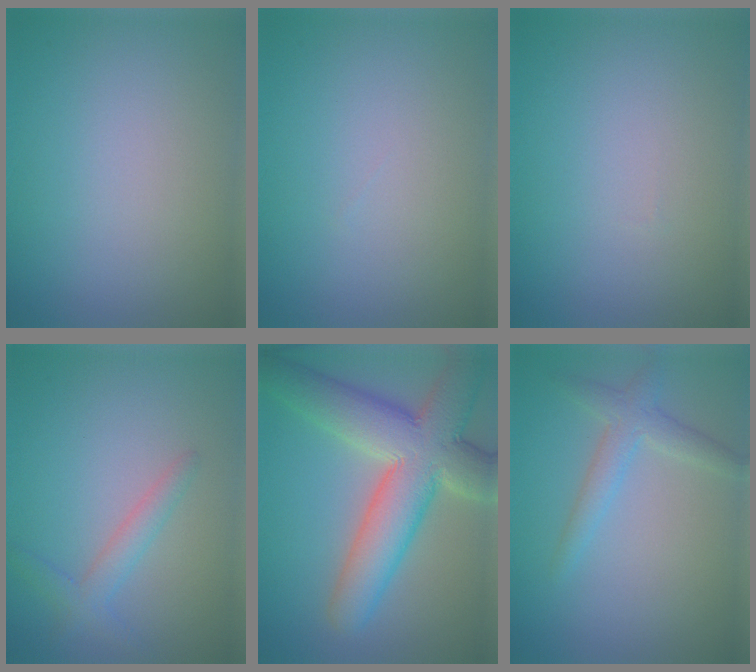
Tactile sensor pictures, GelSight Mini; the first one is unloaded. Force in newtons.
{"total": 0.0}
{"total": 0.0}
{"total": 2.2, "press": 2.2, "slide": 0.1}
{"total": 10.2, "press": 10.2, "slide": 0.8}
{"total": 2.4, "press": 2.4, "slide": 0.1}